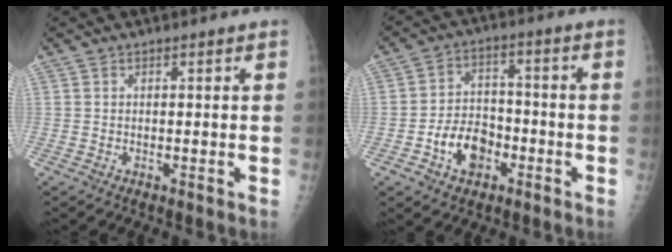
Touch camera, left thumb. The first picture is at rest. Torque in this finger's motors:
{"motor_torque": [0.08, 0.19, 0.18, -0.11, 0.17]}